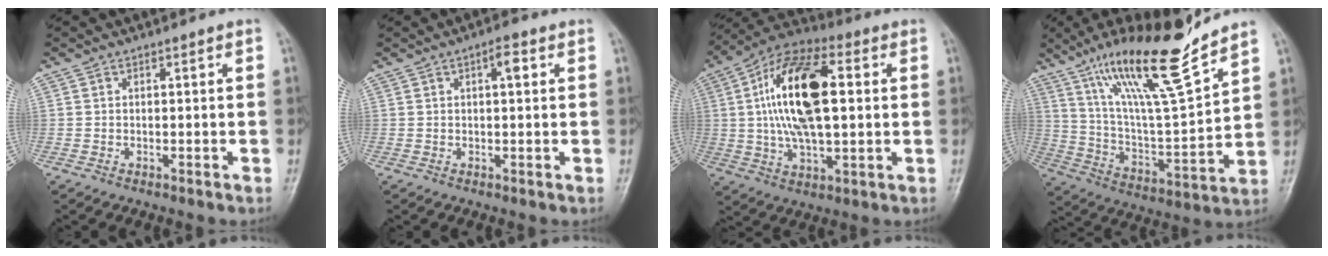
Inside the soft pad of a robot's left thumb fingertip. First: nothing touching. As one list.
[{"total": 2.7, "force": [1.0, 0.9, 2.3], "torque": [-0.033, 0.002, 0.014]}, {"total": 19.3, "force": [2.9, 9.1, 16.8], "torque": [-0.303, 0.015, 0.046]}, {"total": 19.8, "force": [14.2, 2.2, 13.6], "torque": [-0.214, -0.074, 0.257]}]